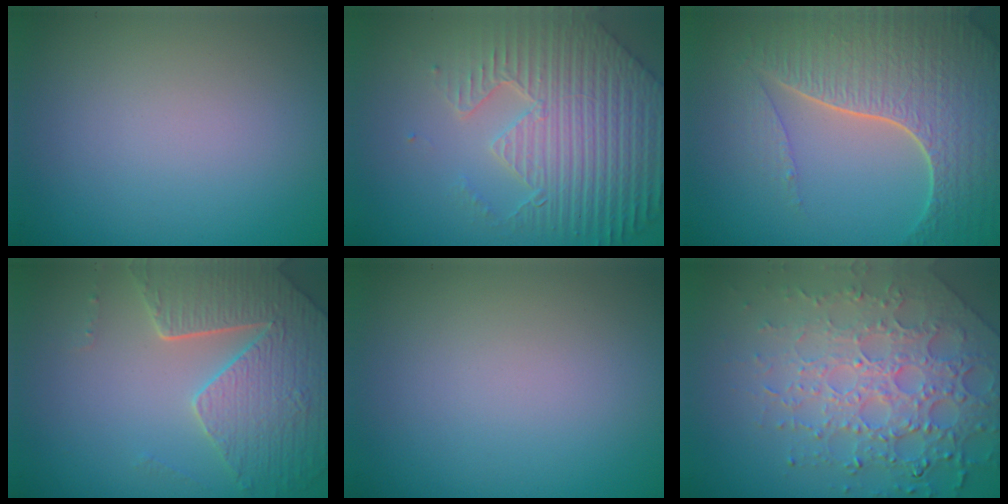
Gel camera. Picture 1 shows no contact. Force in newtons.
{"total": 7.6, "press": 5.7, "slide": 5.0}
{"total": 7.1, "press": 5.2, "slide": 4.9}
{"total": 5.7, "press": 4.8, "slide": 2.9}
{"total": 0.0}
{"total": 7.9, "press": 5.6, "slide": 5.6}